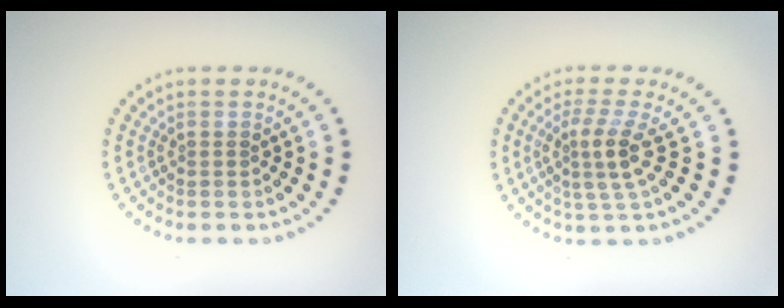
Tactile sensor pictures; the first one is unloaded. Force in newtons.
{"total": 3.0, "press": 2.4, "slide": 1.9}